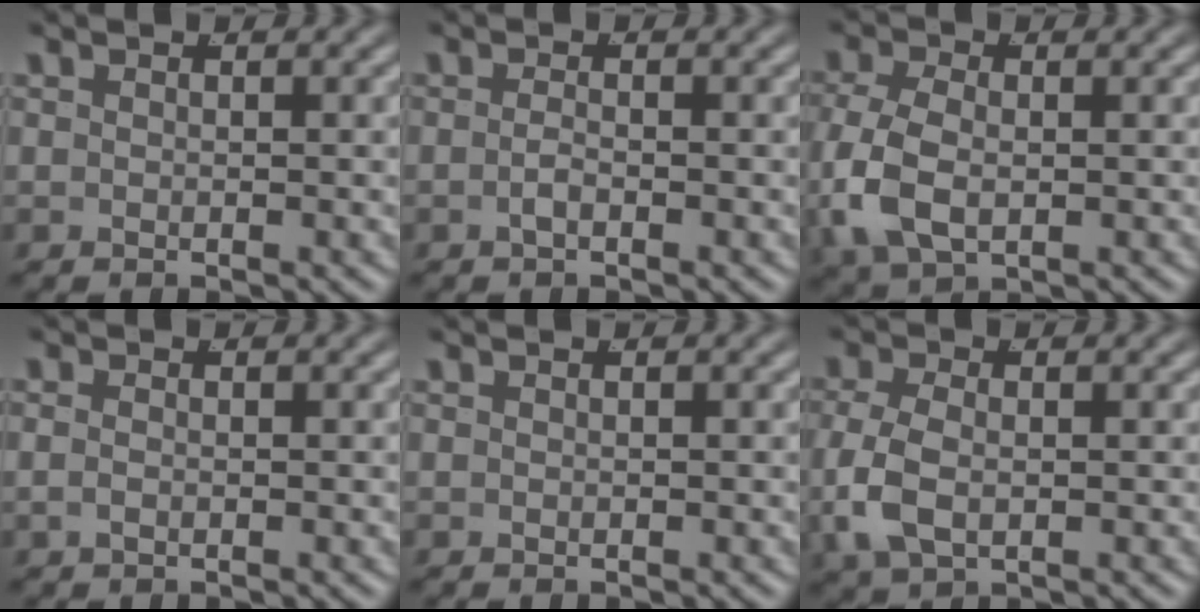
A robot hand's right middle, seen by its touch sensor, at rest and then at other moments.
{"total": 1.1, "force": [-0.9, -0.2, 0.7], "torque": [-0.017, -0.009, -0.012]}
{"total": 4.9, "force": [-0.7, 3.3, 3.5], "torque": [-0.106, -0.021, 0.005]}
{"total": 0.8, "force": [-0.3, 0.2, 0.8], "torque": [-0.023, -0.009, 0.000]}
{"total": 0.0}
{"total": 3.8, "force": [-0.5, 2.5, 2.9], "torque": [-0.087, -0.015, 0.005]}